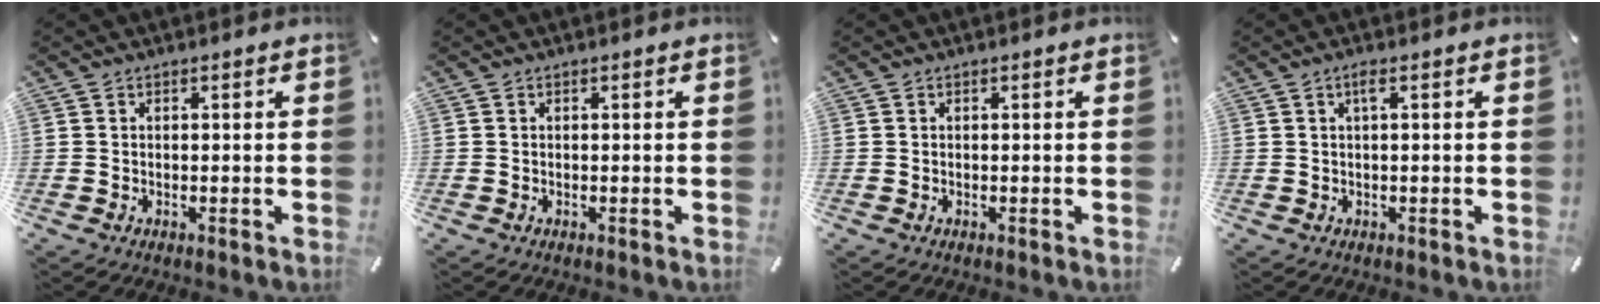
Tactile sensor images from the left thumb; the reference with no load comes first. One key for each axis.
{"total": 0.0}
{"total": 0.0}
{"total": 2.2, "fx": 0.4, "fy": 0.3, "fz": 2.1, "tx": -0.042, "ty": 0.003, "tz": 0.006}